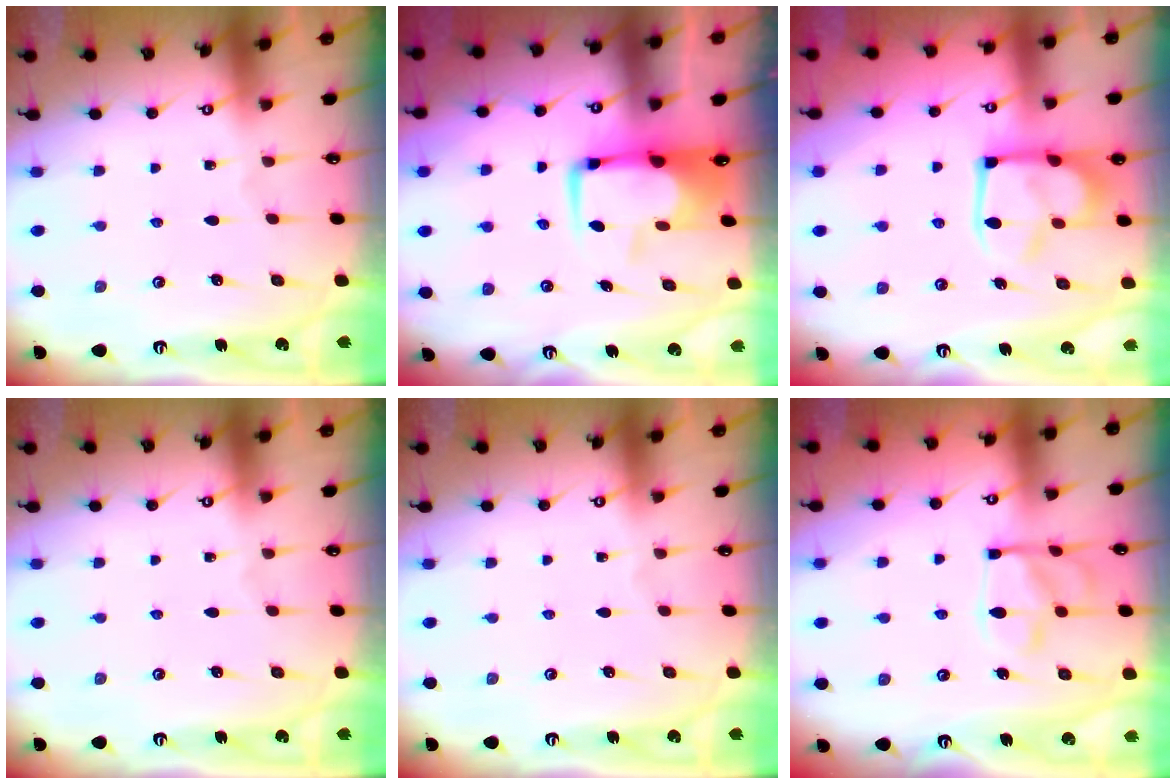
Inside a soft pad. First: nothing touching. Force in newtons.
{"total": 7.9, "press": 7.8, "slide": 1.4}
{"total": 7.2, "press": 7.0, "slide": 1.4}
{"total": 0.0}
{"total": 0.0}
{"total": 12.2, "press": 12.1, "slide": 1.1}